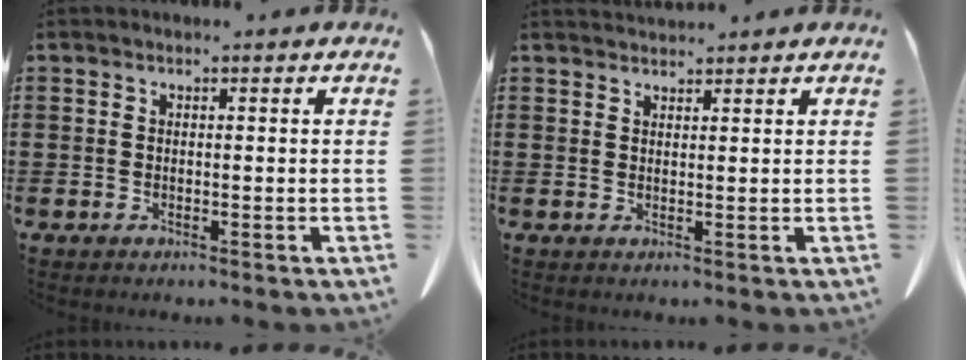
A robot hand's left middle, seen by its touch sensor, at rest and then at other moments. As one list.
[{"total": 1.5, "force": [1.5, 0.2, 0.1], "torque": [-0.005, 0.002, 0.030]}]